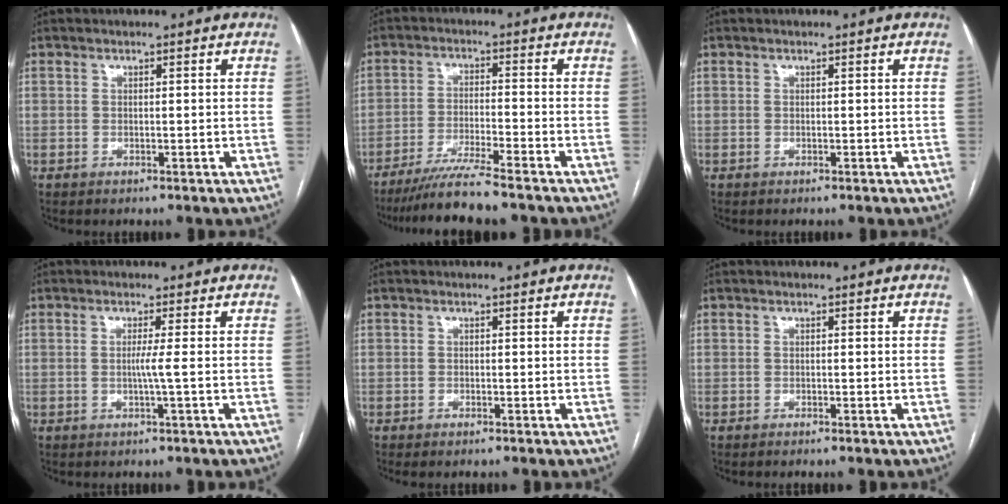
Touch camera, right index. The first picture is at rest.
{"total": 8.1, "force": [-6.9, -1.1, 4.2], "torque": [-0.067, -0.030, -0.119]}
{"total": 0.0}
{"total": 1.9, "force": [-0.3, -0.8, 1.7], "torque": [-0.029, 0.000, -0.007]}
{"total": 0.7, "force": [-0.6, 0.2, 0.4], "torque": [-0.009, -0.002, -0.006]}
{"total": 0.6, "force": [-0.5, -0.1, 0.3], "torque": [-0.006, 0.000, -0.009]}